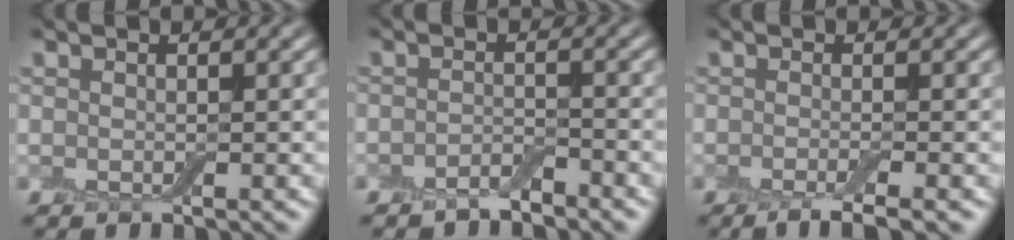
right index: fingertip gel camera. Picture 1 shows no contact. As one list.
[{"total": 1.5, "force": [-1.3, 0.4, 0.6], "torque": [-0.013, 0.004, -0.027]}, {"total": 3.1, "force": [-1.9, 0.6, 2.4], "torque": [-0.033, -0.002, -0.041]}]